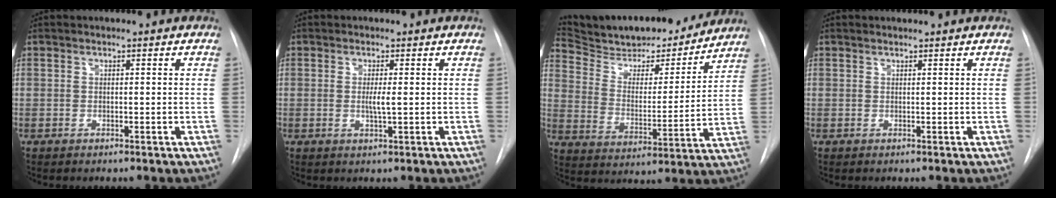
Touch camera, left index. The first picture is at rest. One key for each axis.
{"total": 2.0, "fx": 0.1, "fy": 0.1, "fz": 2.0, "tx": -0.043, "ty": -0.003, "tz": 0.001}
{"total": 20.7, "fx": 19.0, "fy": 4.5, "fz": 7.1, "tx": -0.116, "ty": -0.006, "tz": 0.289}
{"total": 1.1, "fx": 1.1, "fy": 0.0, "fz": 0.1, "tx": -0.008, "ty": 0.011, "tz": 0.019}